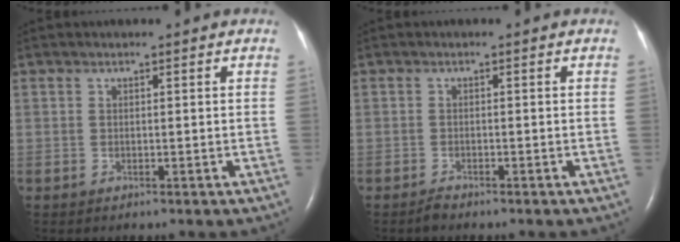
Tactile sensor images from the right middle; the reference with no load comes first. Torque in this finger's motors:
{"motor_torque": [0.05, -0.03, -0.01, 0.01]}